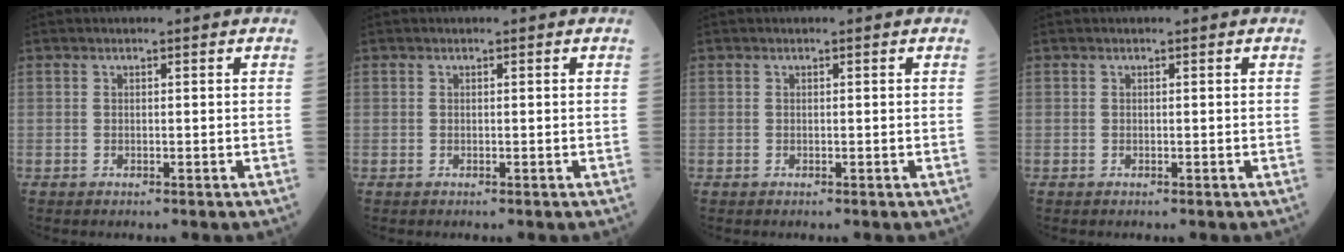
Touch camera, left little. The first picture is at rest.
{"total": 0.0}
{"total": 0.0}
{"total": 0.0}